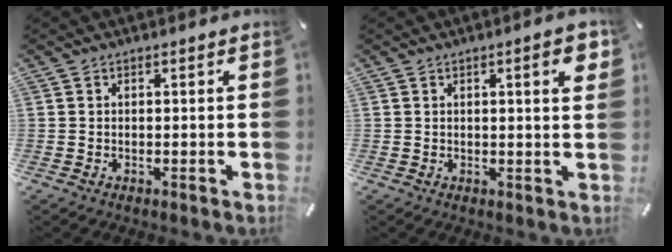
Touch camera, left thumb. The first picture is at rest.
{"total": 4.9, "force": [1.6, 0.9, 4.5], "torque": [-0.064, -0.006, 0.020]}